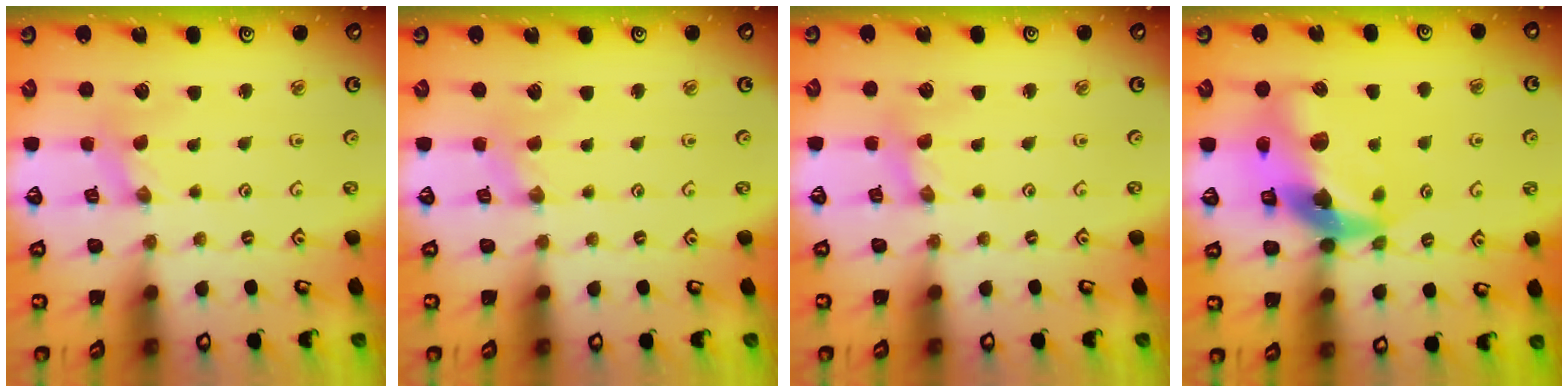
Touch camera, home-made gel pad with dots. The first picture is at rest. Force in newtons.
{"total": 0.9, "press": 0.9, "slide": 0.2}
{"total": 1.4, "press": 1.4, "slide": 0.3}
{"total": 18.4, "press": 18.3, "slide": 2.4}